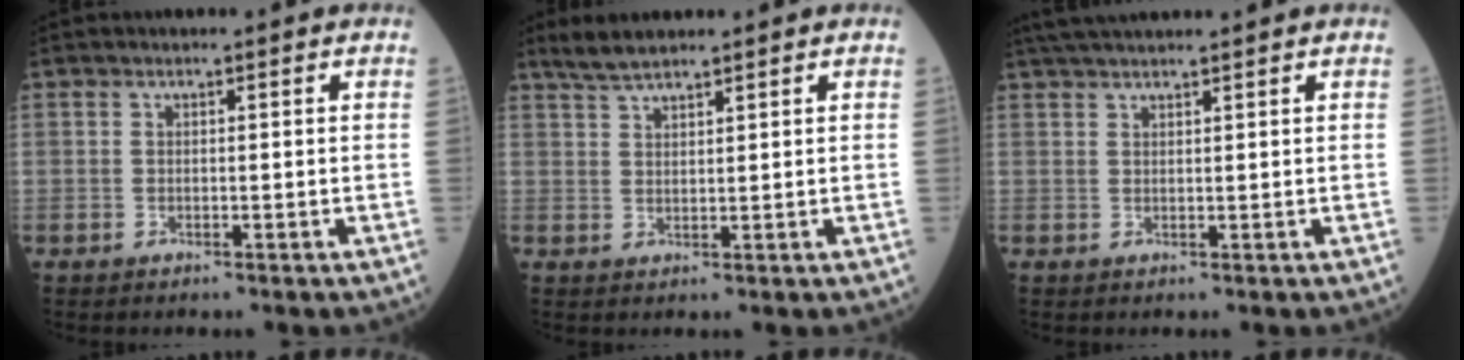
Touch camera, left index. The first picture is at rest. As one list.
[{"total": 3.6, "force": [3.3, 0.2, 1.6], "torque": [-0.040, 0.014, 0.068]}, {"total": 6.2, "force": [5.5, -0.4, 2.9], "torque": [-0.045, 0.034, 0.092]}]